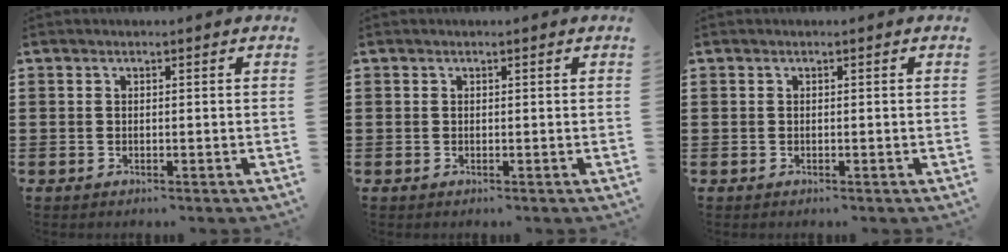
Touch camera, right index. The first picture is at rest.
{"total": 0.0}
{"total": 0.0}